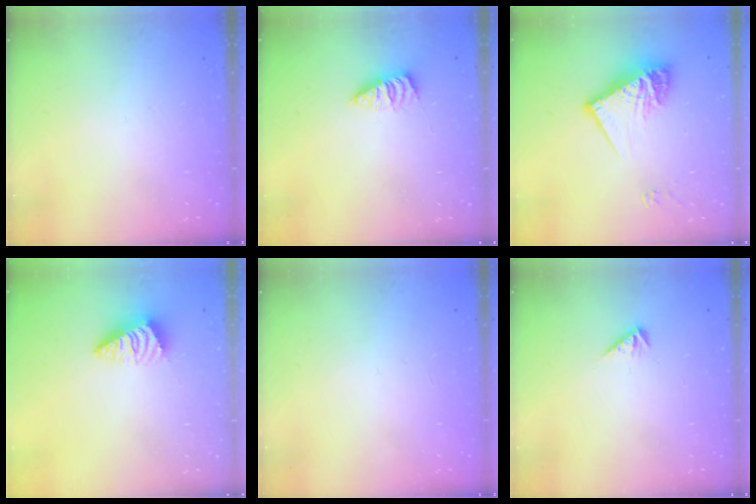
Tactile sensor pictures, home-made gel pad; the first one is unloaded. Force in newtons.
{"total": 2.5, "press": 2.5, "slide": 0.3}
{"total": 15.5, "press": 15.5, "slide": 1.4}
{"total": 2.4, "press": 2.4, "slide": 0.4}
{"total": 0.0}
{"total": 2.7, "press": 2.7, "slide": 0.6}